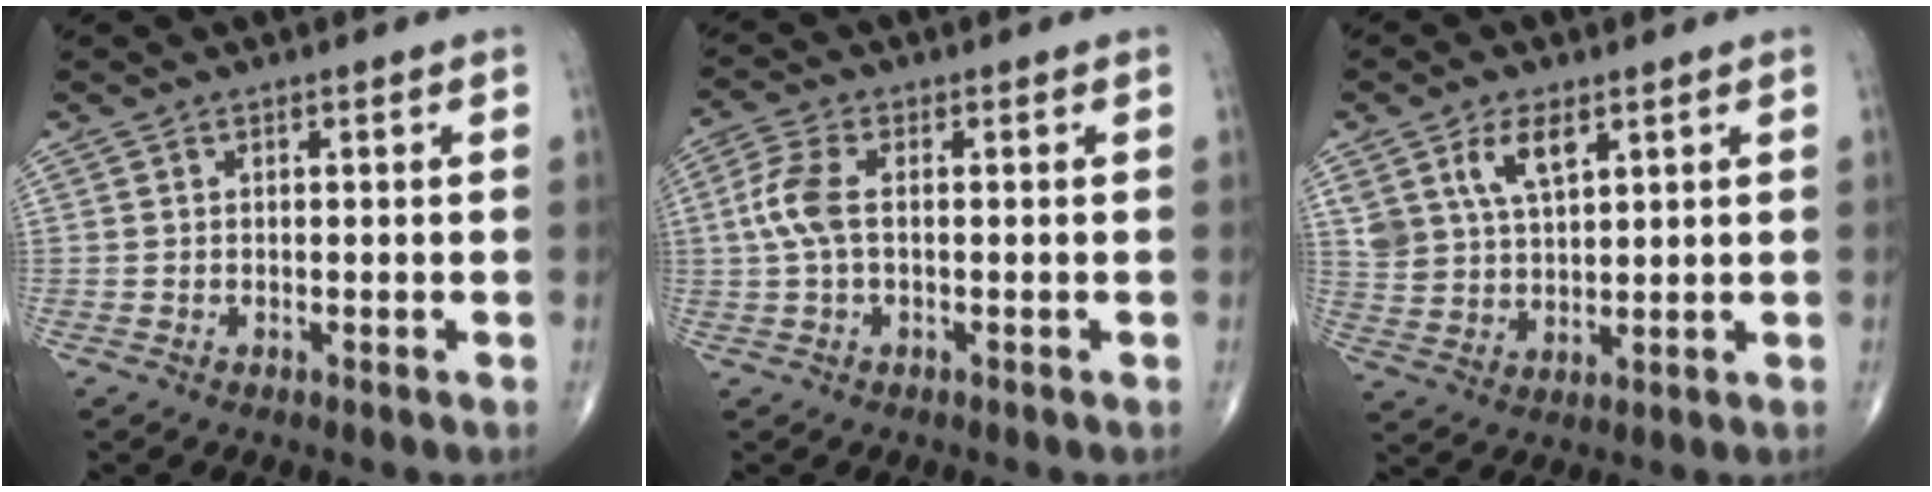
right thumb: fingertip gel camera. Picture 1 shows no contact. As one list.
[{"total": 5.6, "force": [0.2, 2.7, 4.9], "torque": [-0.133, 0.012, -0.001]}, {"total": 7.9, "force": [4.1, 4.1, 5.4], "torque": [-0.092, -0.017, 0.084]}]